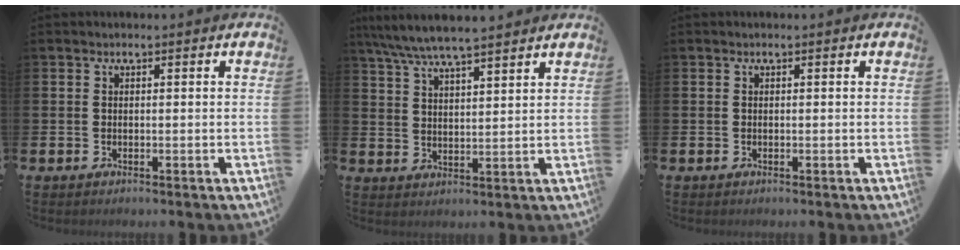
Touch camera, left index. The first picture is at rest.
{"total": 6.7, "force": [6.3, 0.4, 2.2], "torque": [-0.069, -0.021, 0.115]}
{"total": 0.0}